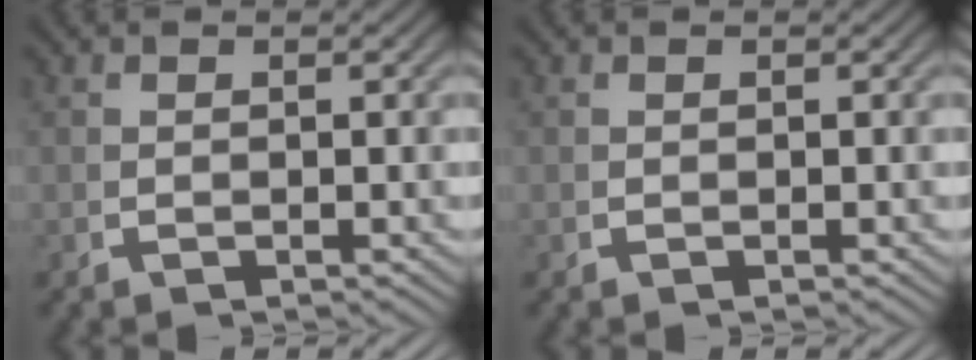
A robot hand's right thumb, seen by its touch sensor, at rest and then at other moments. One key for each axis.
{"total": 0.0}